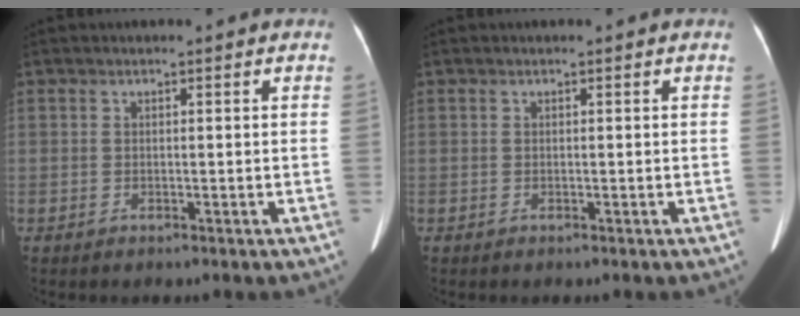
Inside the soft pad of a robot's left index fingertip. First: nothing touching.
{"total": 0.0}